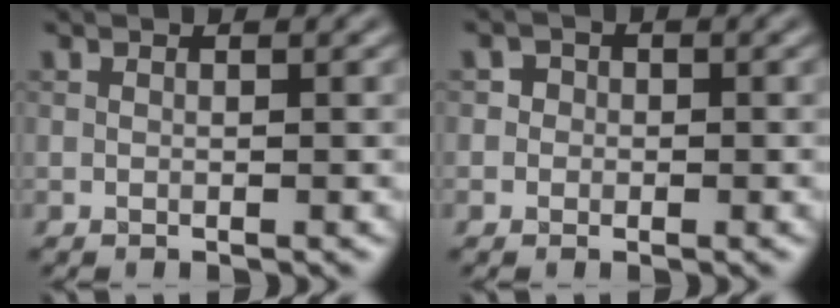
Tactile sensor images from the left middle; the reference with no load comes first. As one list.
[{"total": 1.6, "force": [0.1, 1.5, 0.3], "torque": [0.014, 0.001, -0.015]}]